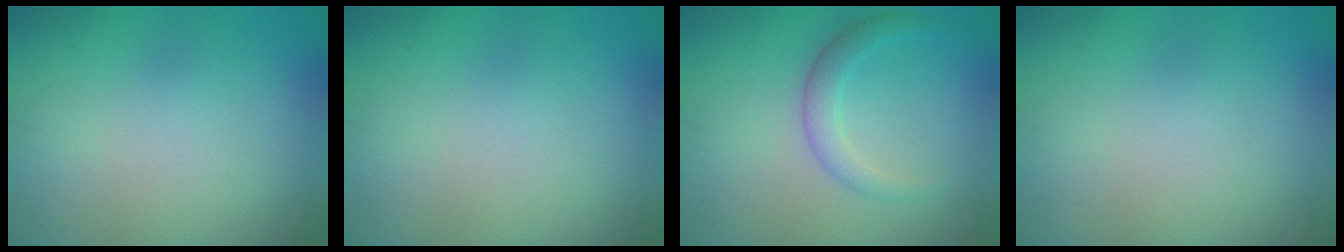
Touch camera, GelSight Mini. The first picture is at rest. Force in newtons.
{"total": 0.0}
{"total": 2.1, "press": 2.1, "slide": 0.1}
{"total": 0.0}